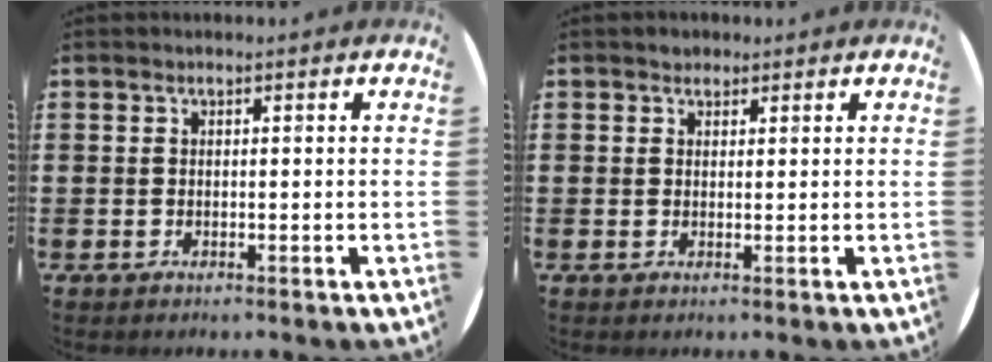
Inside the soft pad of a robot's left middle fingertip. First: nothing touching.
{"total": 1.1, "force": [1.0, 0.5, 0.0], "torque": [0.006, -0.002, 0.018]}